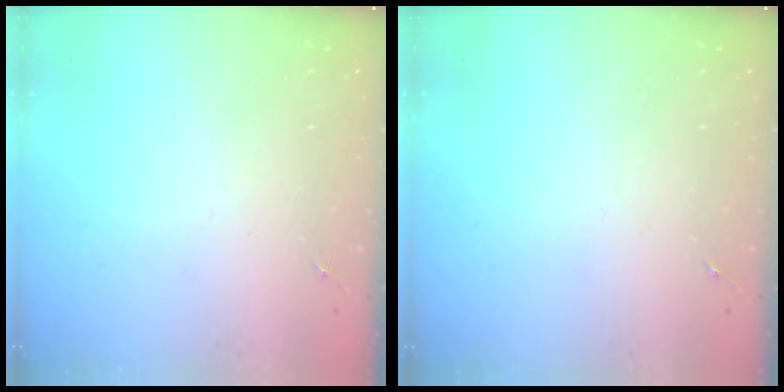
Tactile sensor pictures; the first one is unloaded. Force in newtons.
{"total": 0.0}